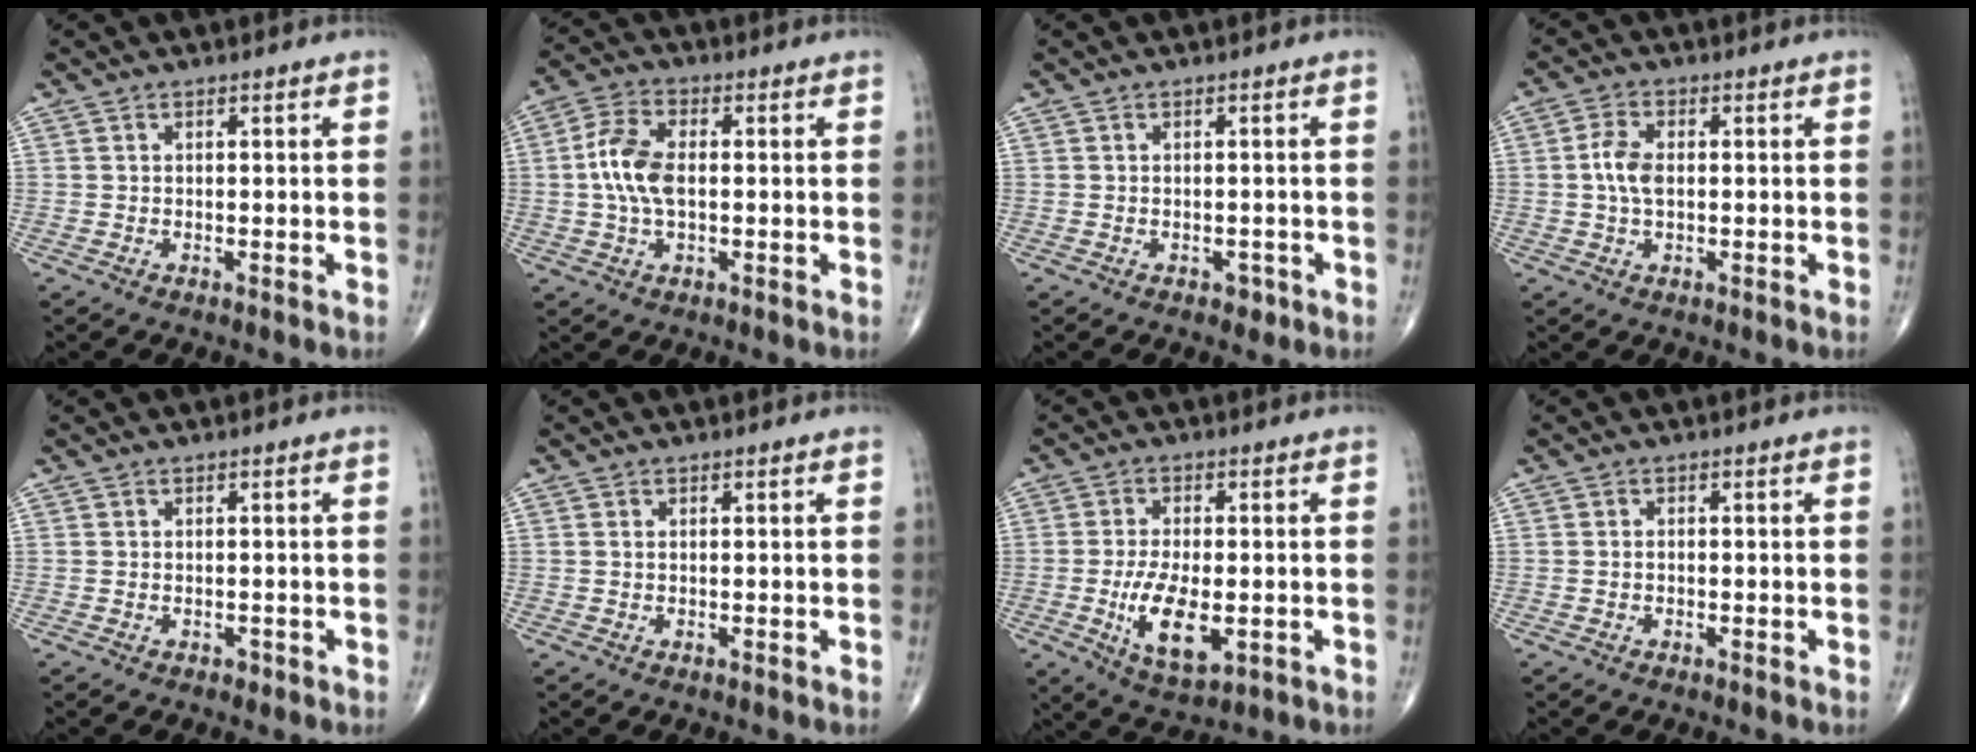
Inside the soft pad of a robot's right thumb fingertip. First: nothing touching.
{"total": 8.5, "force": [0.0, 4.4, 7.2], "torque": [-0.154, 0.015, -0.005]}
{"total": 1.4, "force": [-0.8, 1.0, 0.7], "torque": [-0.004, 0.006, -0.008]}
{"total": 4.7, "force": [0.0, 2.6, 4.0], "torque": [-0.086, 0.006, -0.004]}
{"total": 0.7, "force": [-0.4, 0.5, 0.2], "torque": [-0.003, 0.002, -0.005]}
{"total": 0.0}
{"total": 10.2, "force": [-2.3, 4.7, 8.8], "torque": [-0.154, -0.012, -0.031]}
{"total": 0.8, "force": [-0.3, 0.5, 0.5], "torque": [-0.011, 0.003, -0.005]}